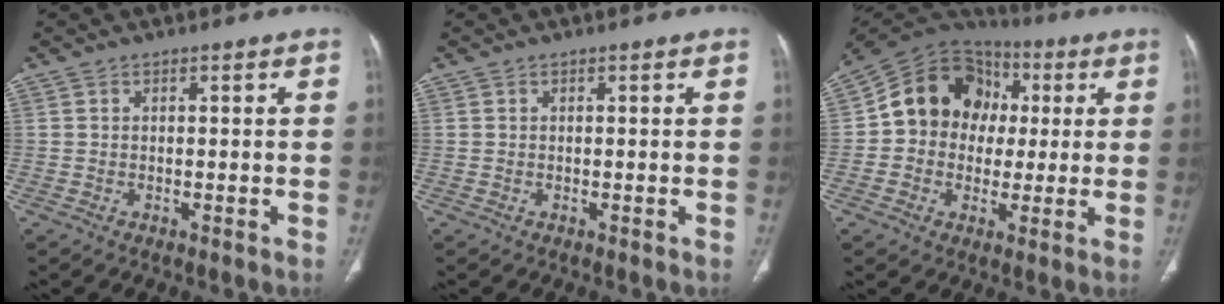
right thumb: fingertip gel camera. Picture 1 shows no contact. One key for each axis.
{"total": 0.0}
{"total": 16.0, "fx": 1.6, "fy": 13.6, "fz": 8.1, "tx": -0.101, "ty": 0.033, "tz": 0.022}